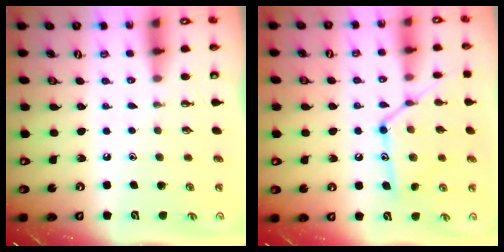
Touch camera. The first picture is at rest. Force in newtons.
{"total": 15.1, "press": 15.1, "slide": 1.0}